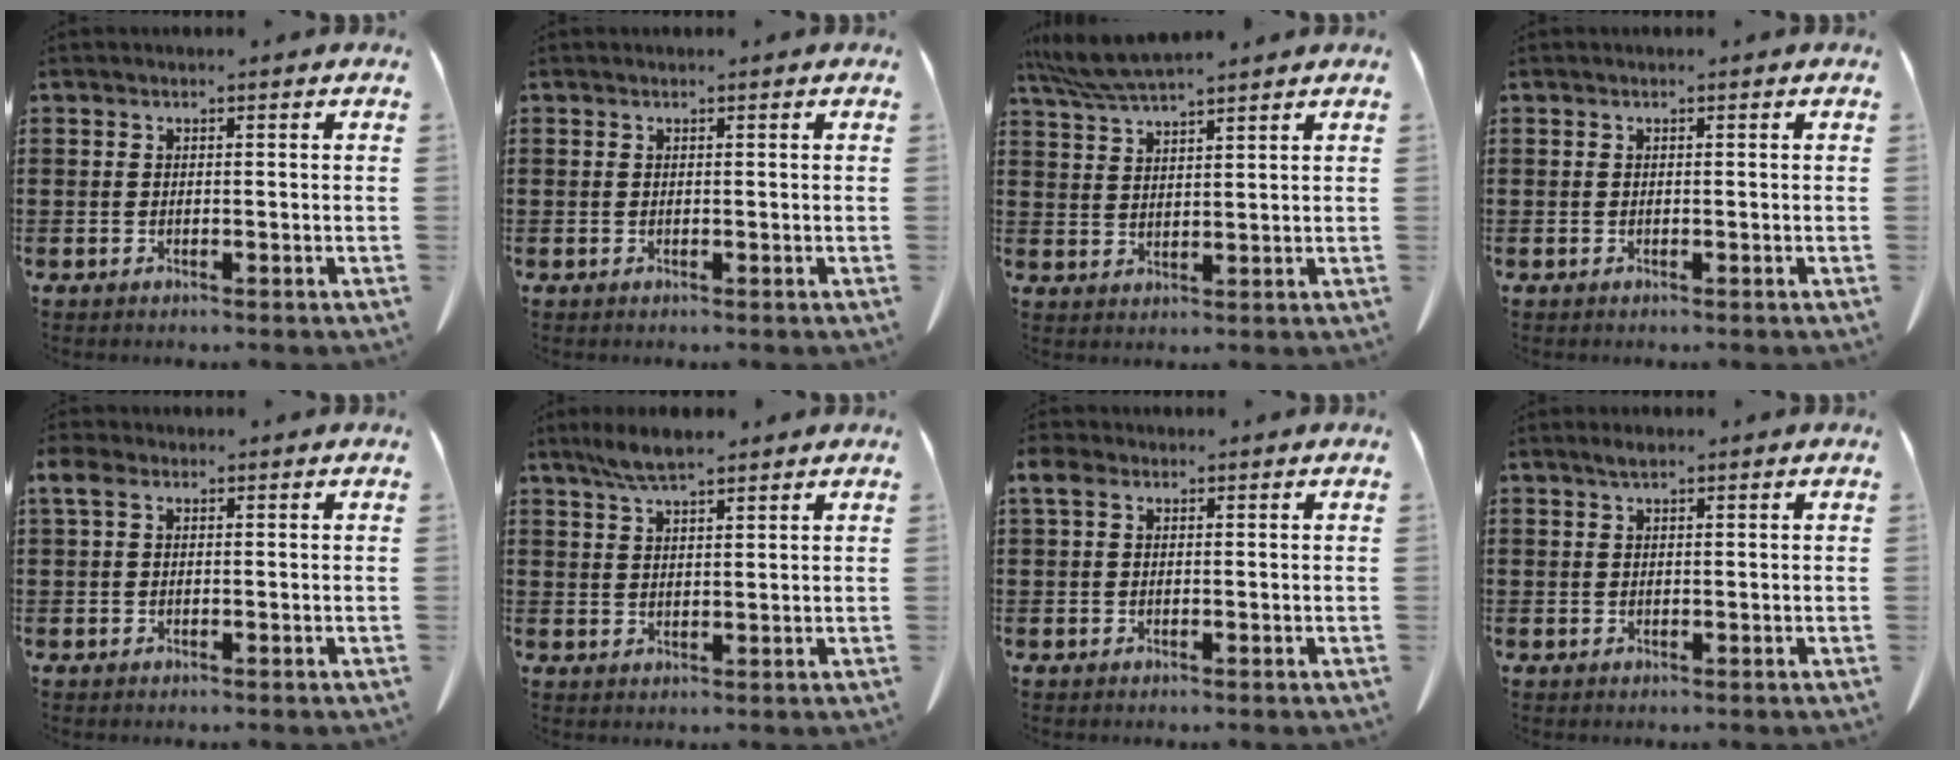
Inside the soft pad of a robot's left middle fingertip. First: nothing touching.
{"total": 0.0}
{"total": 5.5, "force": [4.8, 0.4, 2.6], "torque": [-0.063, -0.014, 0.091]}
{"total": 0.0}
{"total": 2.3, "force": [0.6, 1.4, 1.8], "torque": [-0.048, 0.005, 0.007]}
{"total": 4.8, "force": [3.8, 1.0, 2.8], "torque": [-0.064, -0.002, 0.070]}
{"total": 2.2, "force": [0.7, 1.4, 1.5], "torque": [-0.034, 0.008, 0.012]}
{"total": 1.1, "force": [0.8, 0.4, 0.6], "torque": [-0.014, 0.001, 0.016]}